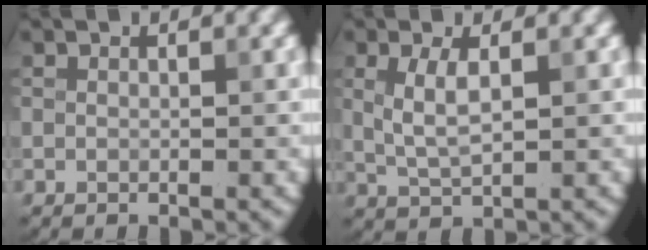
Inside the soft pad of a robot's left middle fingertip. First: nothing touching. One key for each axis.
{"total": 2.8, "fx": 0.5, "fy": 0.9, "fz": 2.5, "tx": -0.057, "ty": 0.000, "tz": 0.013}